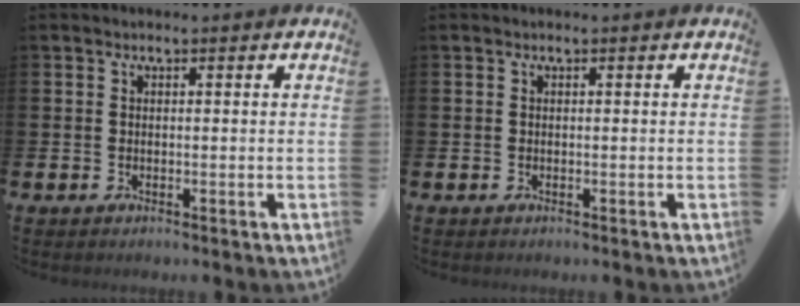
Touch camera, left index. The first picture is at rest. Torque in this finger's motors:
{"motor_torque": [-0.10, -0.03, -0.04, -0.01]}